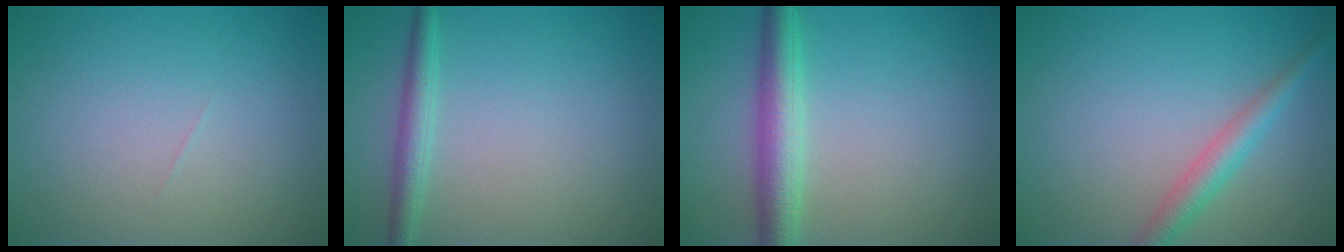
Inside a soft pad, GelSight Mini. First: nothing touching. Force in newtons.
{"total": 2.2, "press": 2.2, "slide": 0.1}
{"total": 4.2, "press": 4.2, "slide": 0.1}
{"total": 2.7, "press": 2.7, "slide": 0.1}